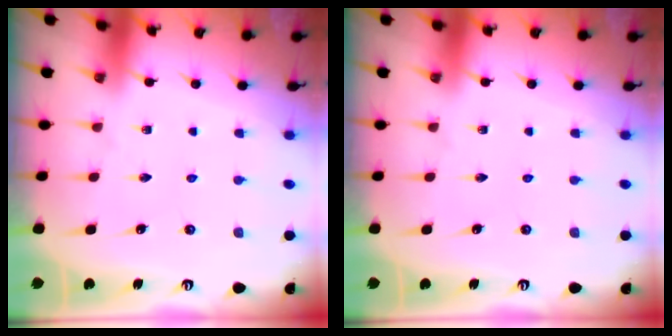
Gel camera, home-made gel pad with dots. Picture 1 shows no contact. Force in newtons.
{"total": 0.0}